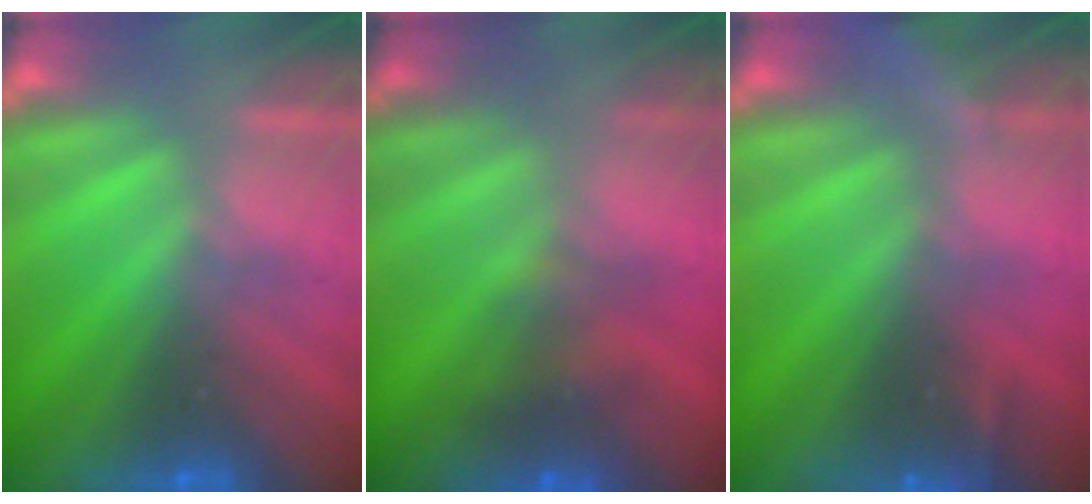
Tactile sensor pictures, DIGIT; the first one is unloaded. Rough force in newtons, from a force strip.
{"total": 4.8}
{"total": 5.8}